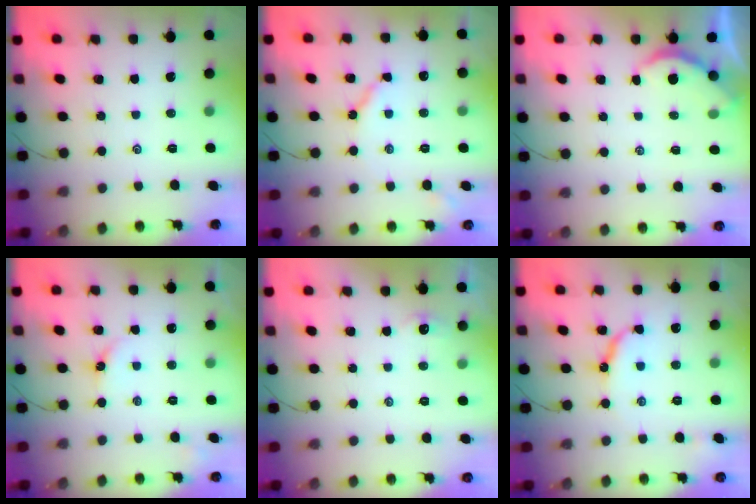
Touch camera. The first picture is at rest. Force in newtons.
{"total": 5.1, "press": 5.0, "slide": 0.1}
{"total": 2.5, "press": 2.5, "slide": 0.4}
{"total": 3.2, "press": 3.1, "slide": 0.5}
{"total": 2.4, "press": 2.4, "slide": 0.3}
{"total": 7.4, "press": 7.4, "slide": 0.8}